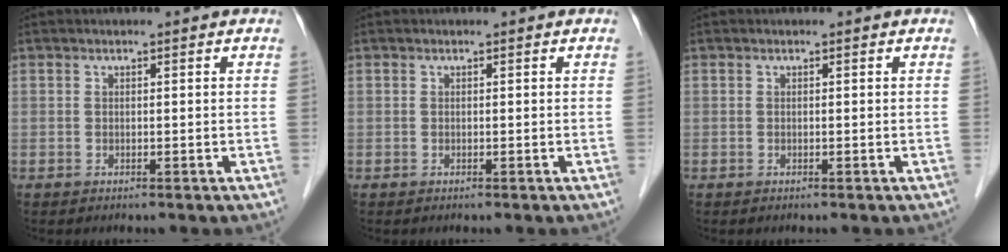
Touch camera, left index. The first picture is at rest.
{"total": 0.0}
{"total": 0.0}